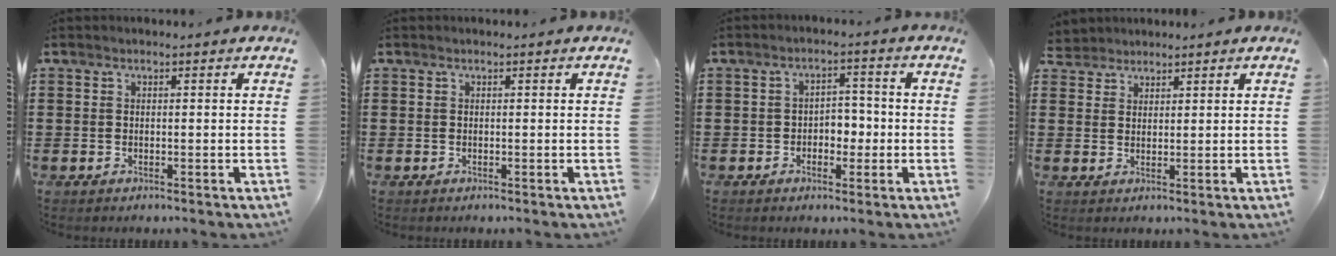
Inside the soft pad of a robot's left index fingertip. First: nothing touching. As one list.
[{"total": 0.0}, {"total": 3.4, "force": [-1.2, 2.3, 2.2], "torque": [-0.040, 0.004, -0.030]}, {"total": 2.3, "force": [2.1, 0.9, -0.3], "torque": [-0.003, 0.004, 0.041]}]